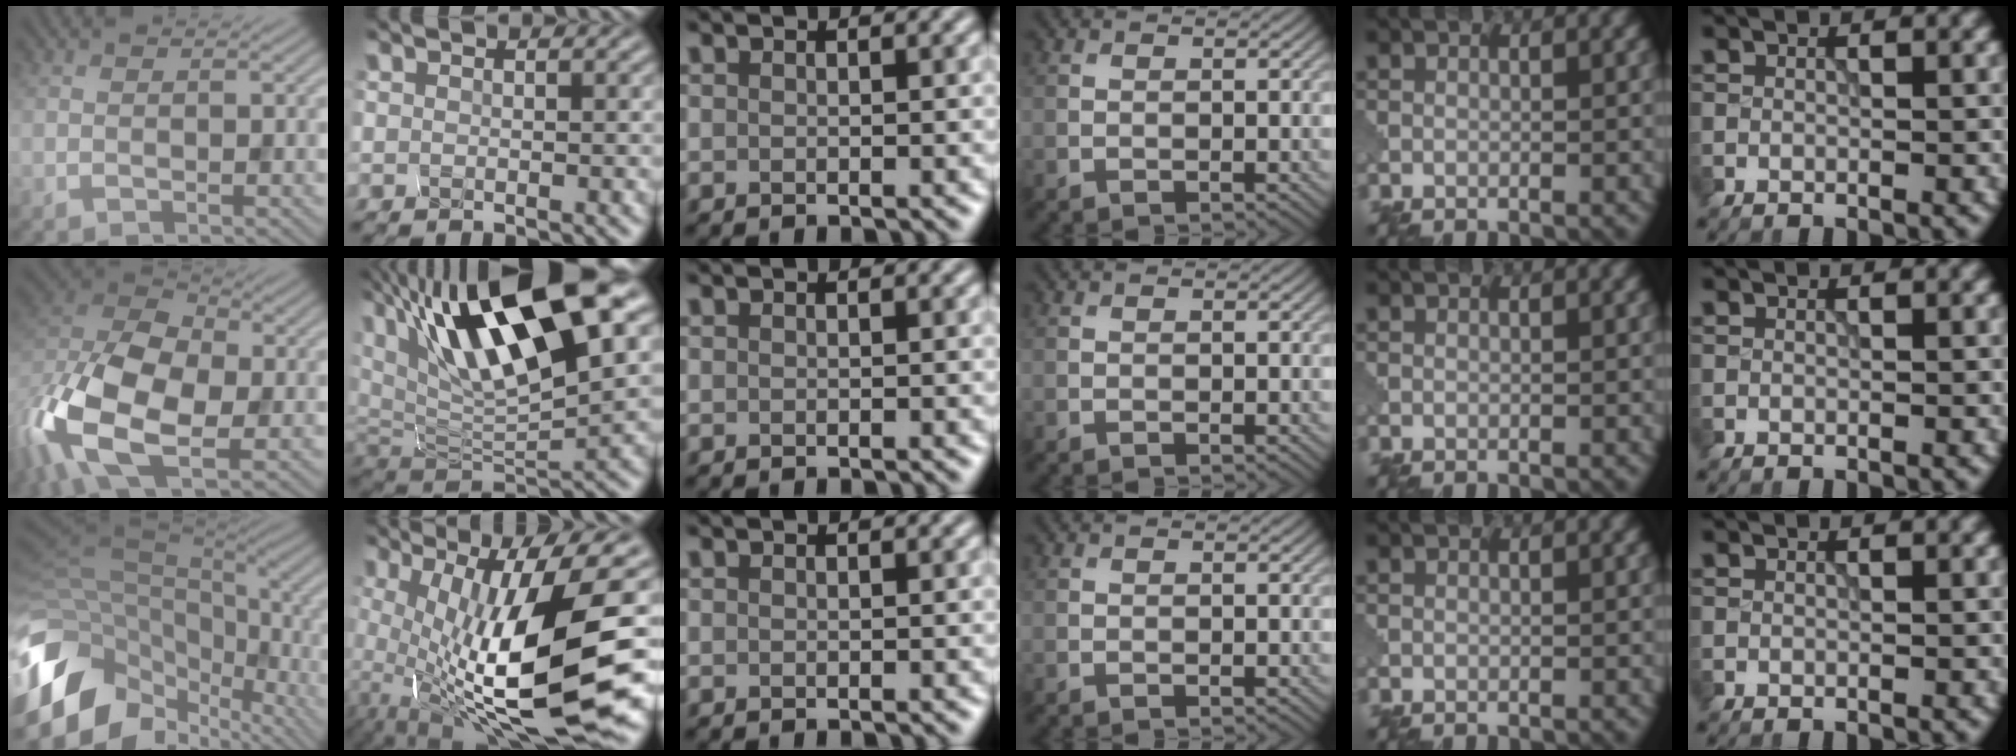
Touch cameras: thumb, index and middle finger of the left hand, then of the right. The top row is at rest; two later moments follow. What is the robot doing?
{"motion": "squeeze", "object": "hand grip exerciser"}